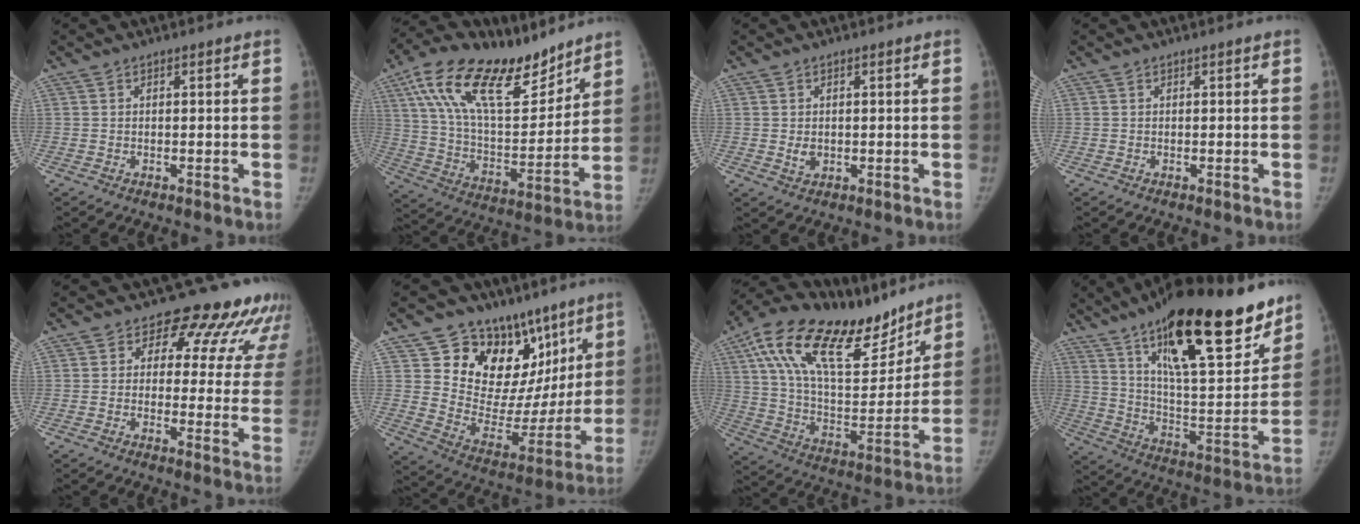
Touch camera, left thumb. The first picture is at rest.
{"total": 24.0, "force": [15.6, 10.5, 14.9], "torque": [-0.225, -0.042, 0.276]}
{"total": 2.4, "force": [-0.2, 1.9, 1.5], "torque": [-0.016, 0.000, 0.001]}
{"total": 0.0}
{"total": 14.4, "force": [11.2, 7.3, 5.4], "torque": [-0.001, -0.052, 0.108]}
{"total": 22.1, "force": [11.8, 15.3, 10.7], "torque": [-0.079, -0.034, 0.194]}
{"total": 27.4, "force": [17.5, 11.7, 17.7], "torque": [-0.259, -0.034, 0.298]}
{"total": 30.6, "force": [19.2, 9.2, 22.0], "torque": [-0.302, -0.067, 0.306]}